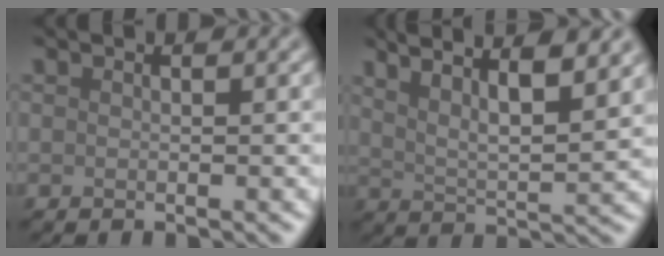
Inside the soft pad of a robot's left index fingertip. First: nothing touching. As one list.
[{"total": 9.2, "force": [6.3, 2.6, 6.2], "torque": [-0.073, 0.025, 0.067]}]